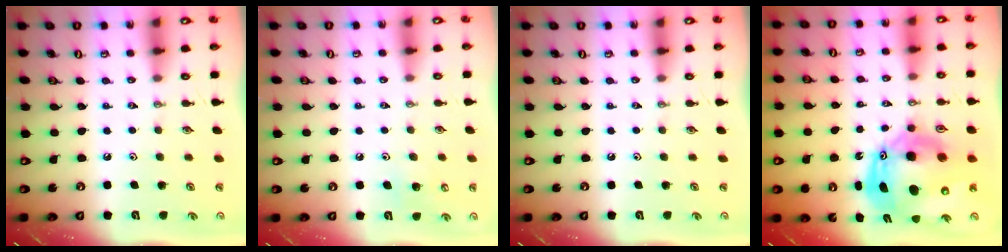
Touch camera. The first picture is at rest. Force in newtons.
{"total": 7.0, "press": 6.9, "slide": 1.0}
{"total": 0.0}
{"total": 18.2, "press": 18.0, "slide": 2.6}